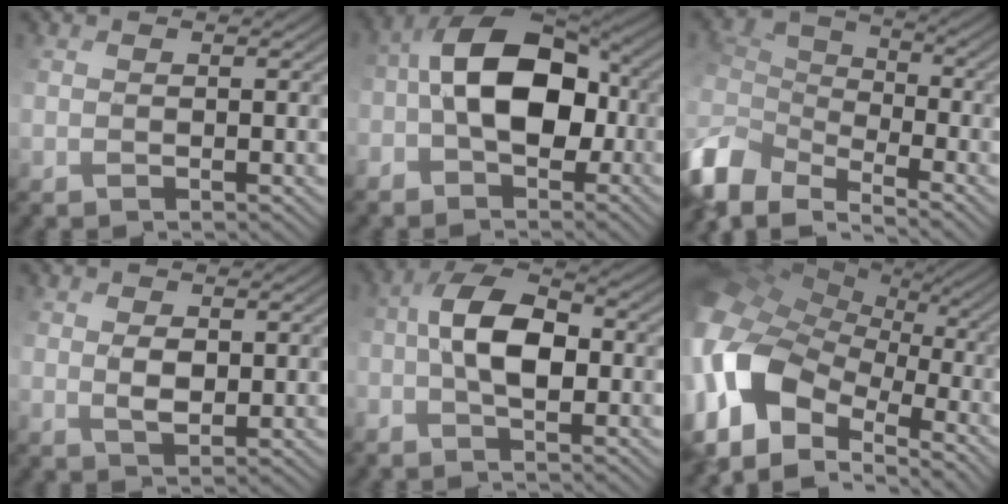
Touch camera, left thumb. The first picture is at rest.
{"total": 10.8, "force": [-1.2, 5.9, 9.0], "torque": [-0.170, 0.014, -0.031]}
{"total": 10.1, "force": [-6.1, 5.4, 6.0], "torque": [-0.176, -0.001, -0.105]}
{"total": 2.4, "force": [1.2, 1.0, 1.8], "torque": [-0.037, 0.005, 0.031]}
{"total": 7.0, "force": [-0.7, 2.7, 6.4], "torque": [-0.118, 0.024, -0.021]}
{"total": 15.7, "force": [-4.2, 10.7, 10.7], "torque": [-0.282, -0.004, -0.070]}